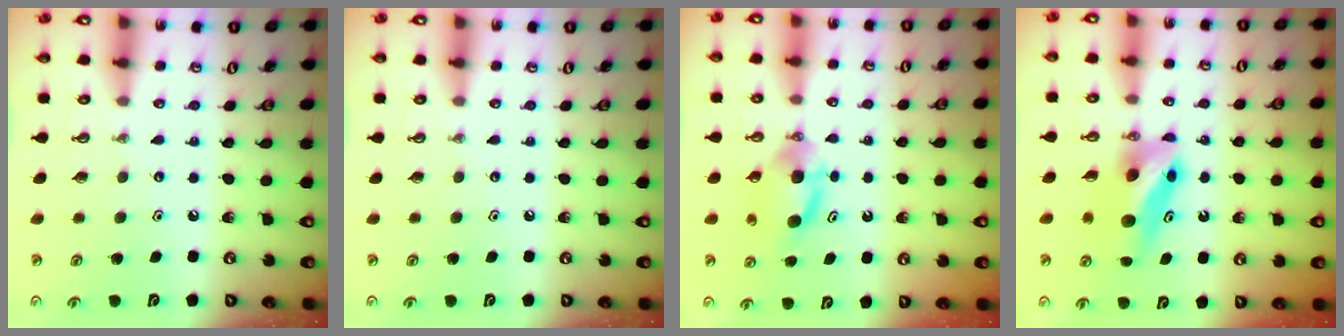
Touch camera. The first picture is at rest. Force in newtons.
{"total": 0.0}
{"total": 6.0, "press": 6.0, "slide": 0.2}
{"total": 7.2, "press": 6.8, "slide": 2.2}